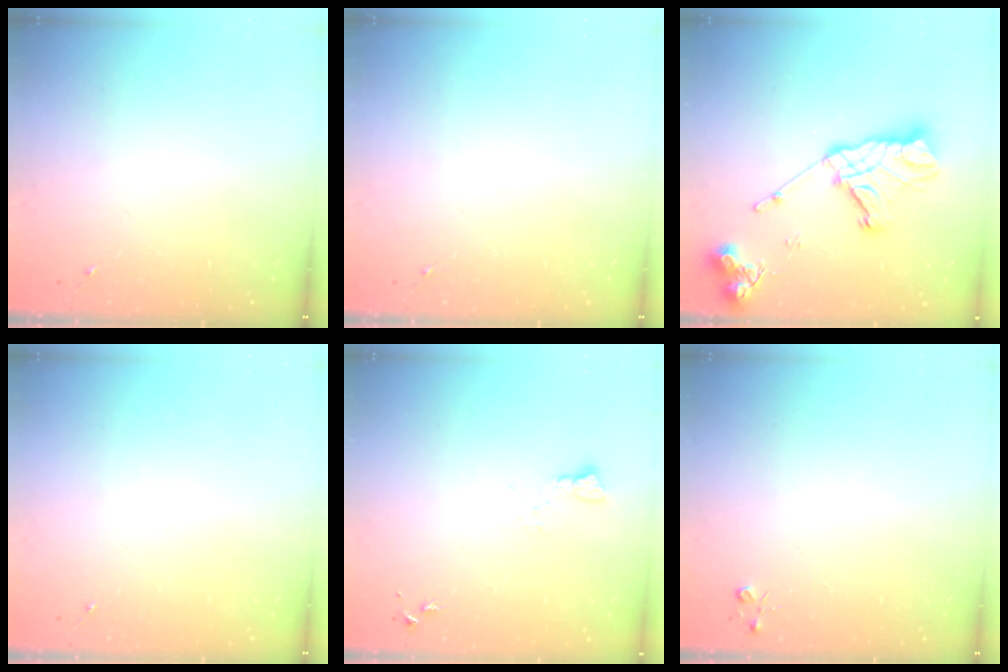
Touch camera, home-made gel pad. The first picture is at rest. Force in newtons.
{"total": 0.0}
{"total": 18.6, "press": 18.5, "slide": 1.4}
{"total": 0.0}
{"total": 3.7, "press": 3.7, "slide": 0.4}
{"total": 3.0, "press": 3.0, "slide": 0.4}